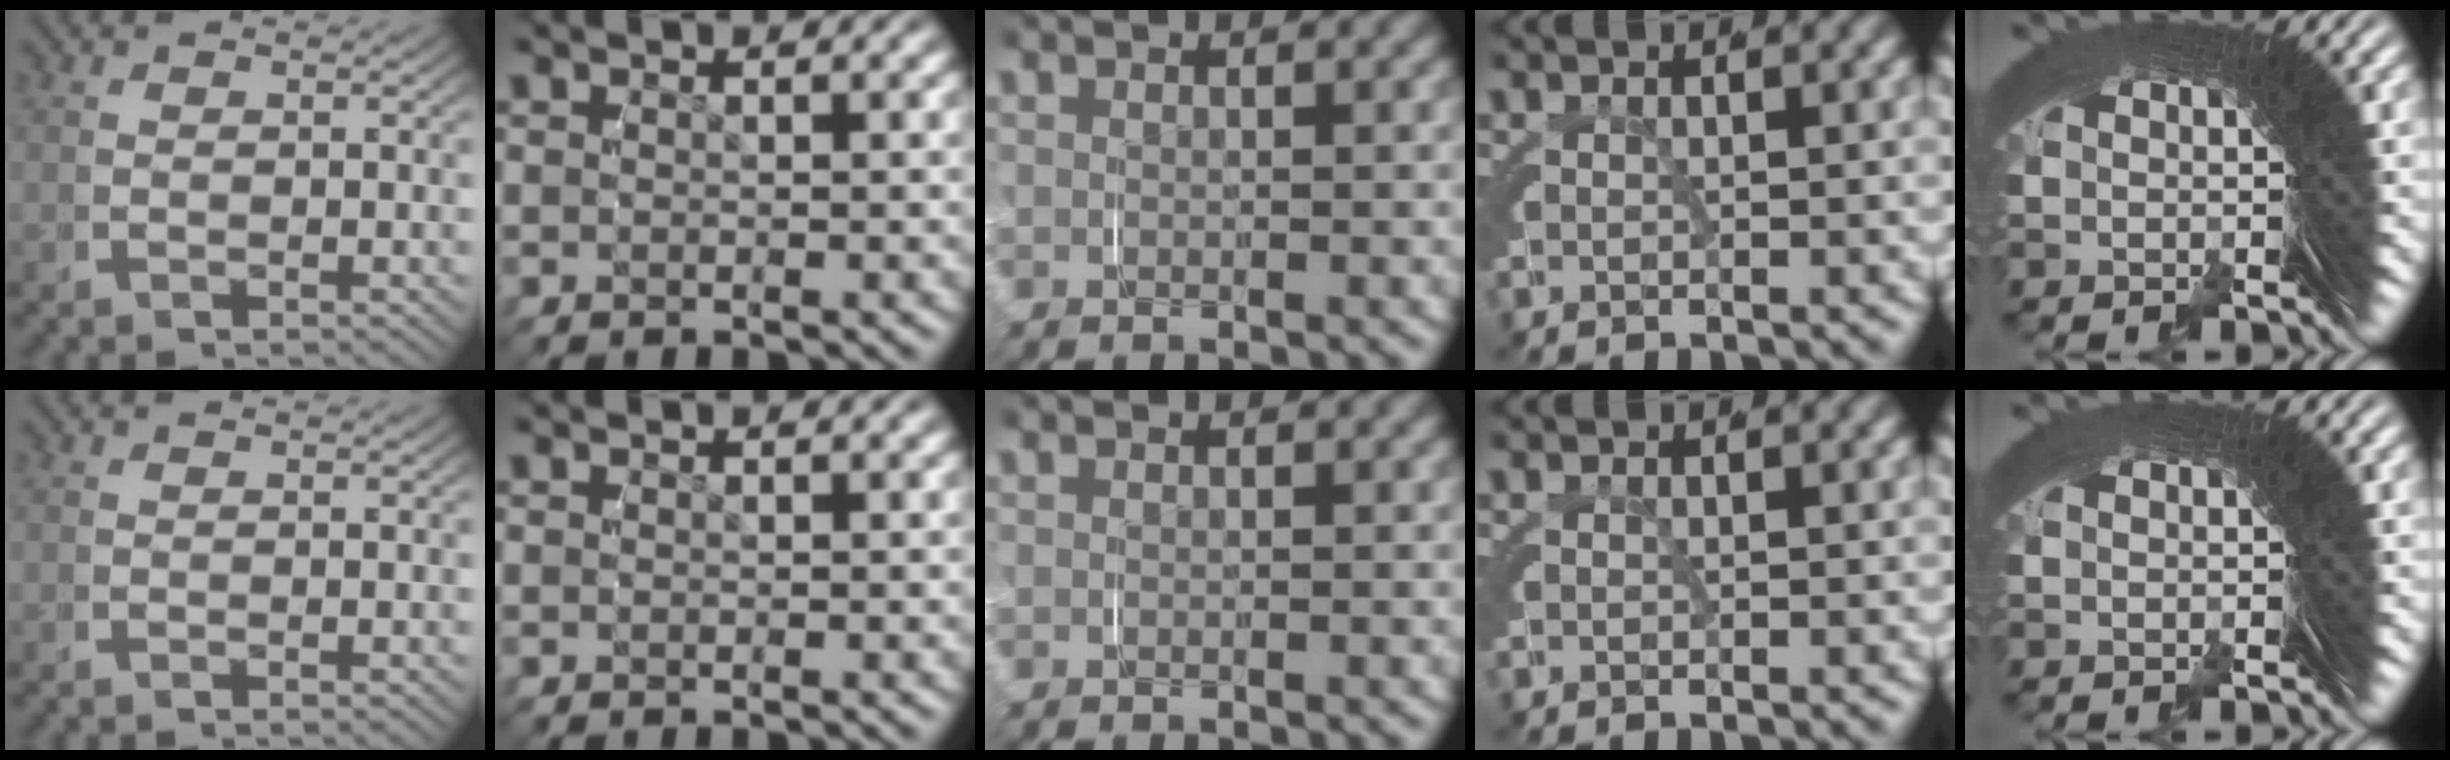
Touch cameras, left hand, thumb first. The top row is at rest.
{}